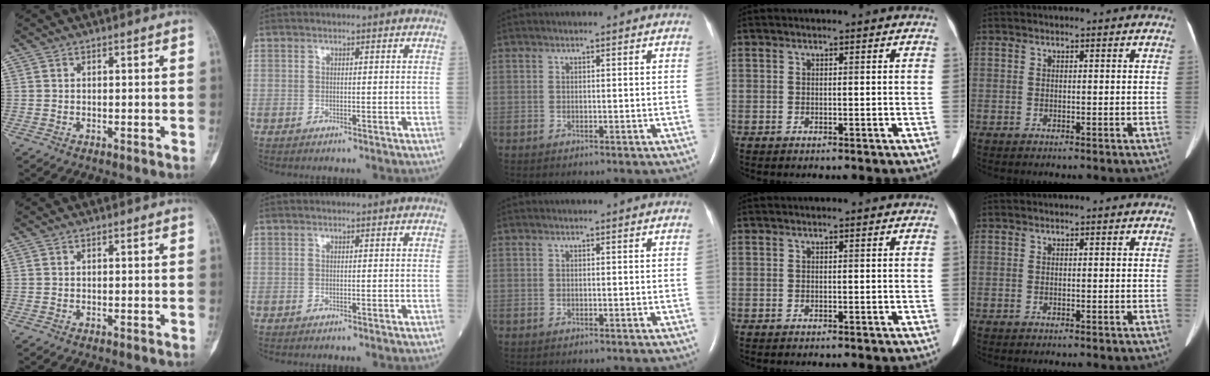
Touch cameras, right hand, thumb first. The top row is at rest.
{}